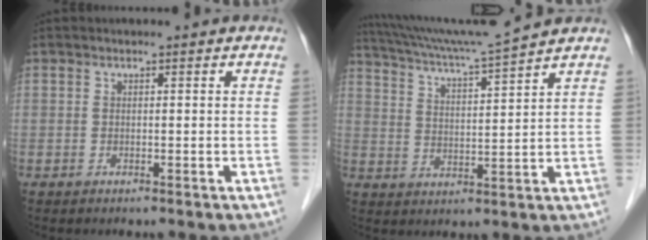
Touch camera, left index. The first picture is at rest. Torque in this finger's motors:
{"motor_torque": [0.77, -1.02, 0.28, 0.10]}